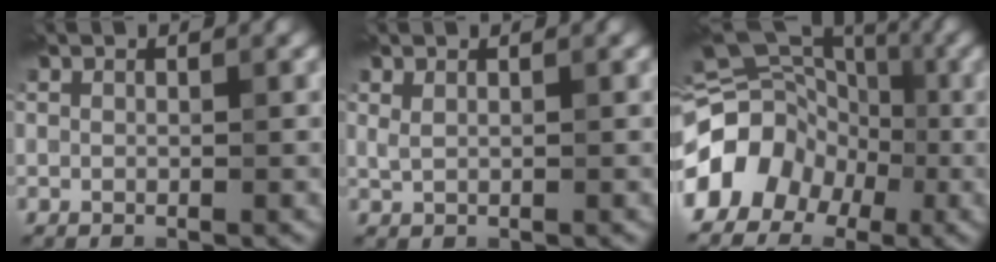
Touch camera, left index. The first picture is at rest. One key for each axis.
{"total": 0.7, "fx": 0.4, "fy": 0.3, "fz": 0.5, "tx": -0.014, "ty": -0.001, "tz": 0.013}
{"total": 11.8, "fx": -4.5, "fy": 9.9, "fz": 4.5, "tx": -0.085, "ty": -0.008, "tz": -0.100}